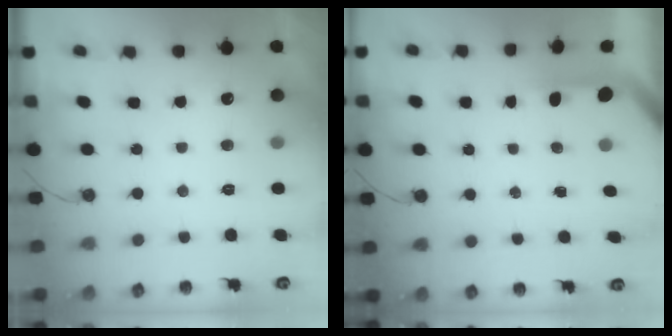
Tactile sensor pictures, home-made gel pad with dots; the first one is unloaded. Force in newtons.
{"total": 2.8, "press": 2.8, "slide": 0.2}